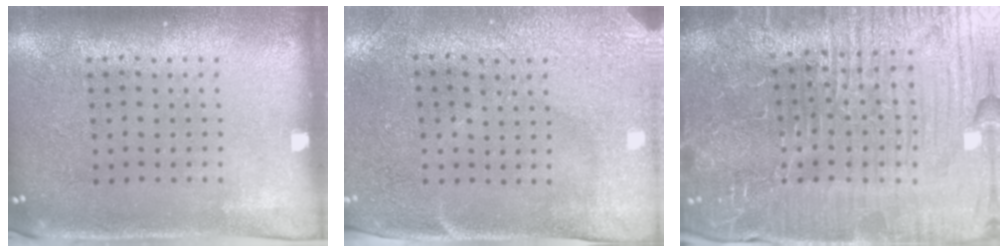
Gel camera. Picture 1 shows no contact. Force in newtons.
{"total": 2.9, "press": 2.4, "slide": 1.6}
{"total": 6.8, "press": 6.3, "slide": 2.7}